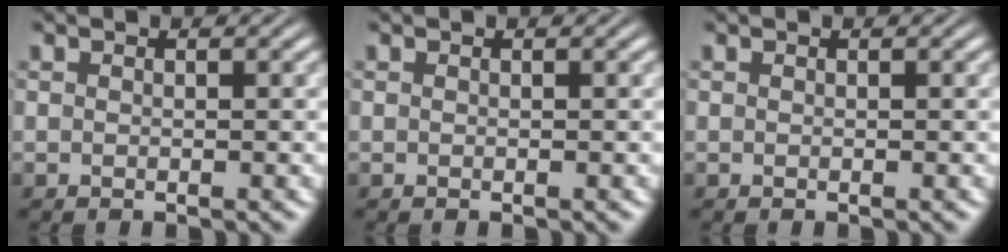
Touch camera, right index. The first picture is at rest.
{"total": 0.0}
{"total": 0.0}